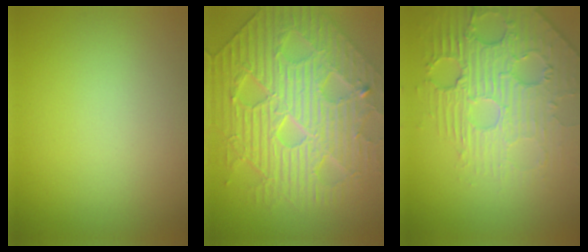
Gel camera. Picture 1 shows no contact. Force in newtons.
{"total": 10.1, "press": 7.6, "slide": 6.6}
{"total": 4.5, "press": 4.2, "slide": 1.6}